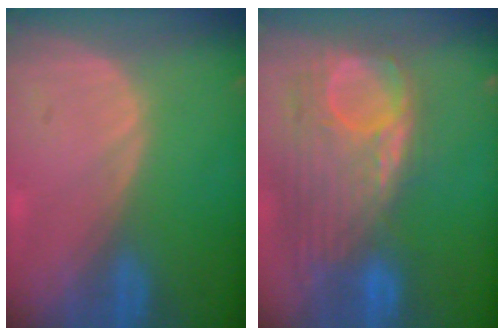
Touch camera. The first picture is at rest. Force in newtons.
{"total": 12.4, "press": 10.5, "slide": 6.5}